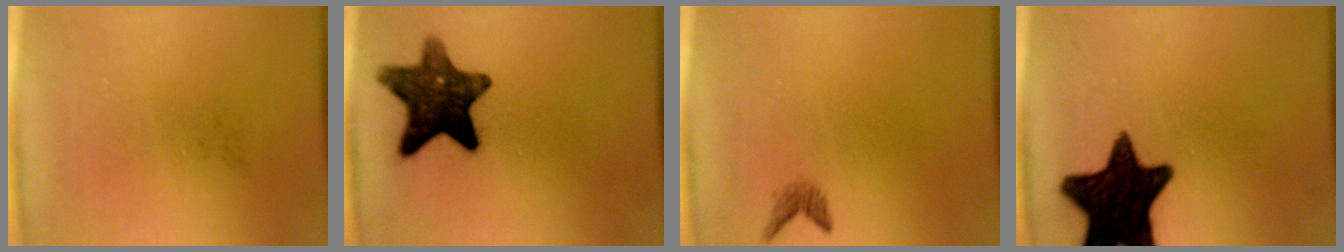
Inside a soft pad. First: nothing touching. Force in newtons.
{"total": 12.1}
{"total": 1.1}
{"total": 16.7}